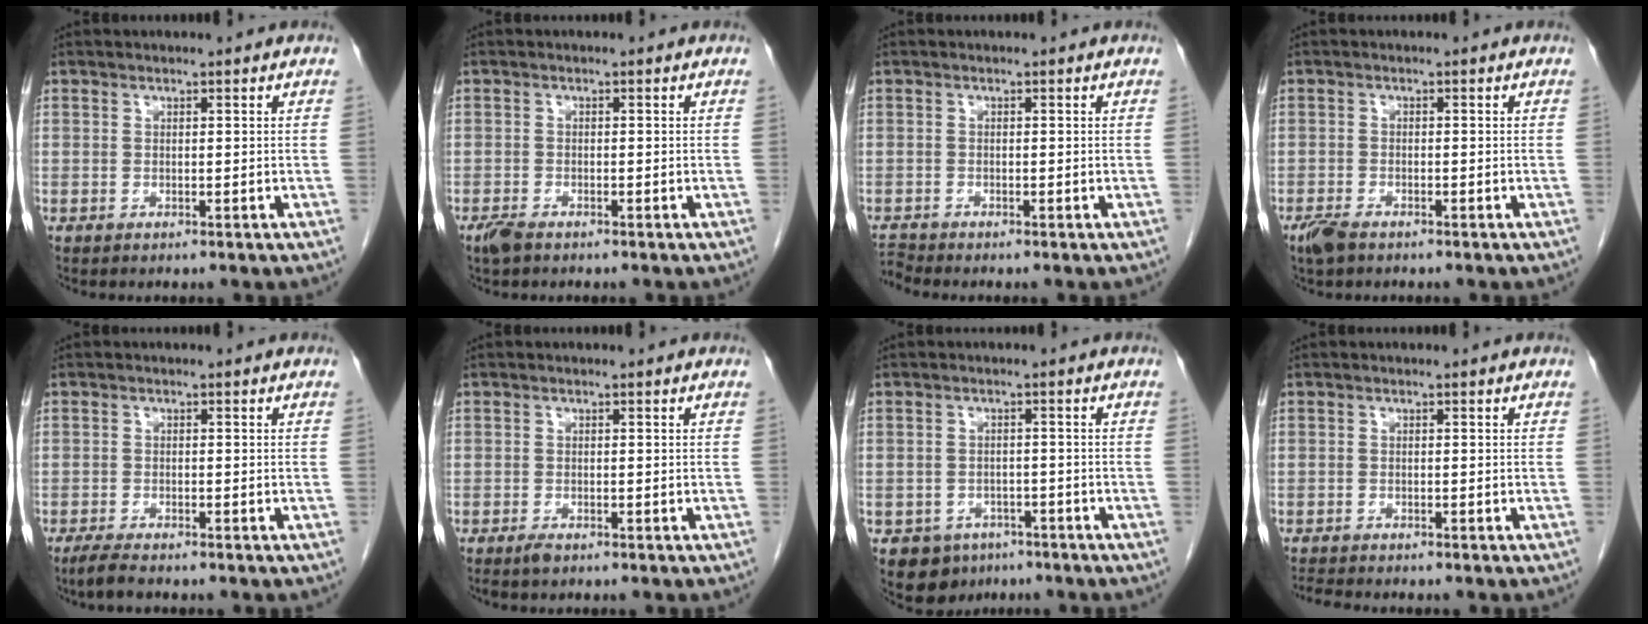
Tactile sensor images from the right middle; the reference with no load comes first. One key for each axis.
{"total": 2.0, "fx": -1.5, "fy": 0.7, "fz": 1.1, "tx": -0.029, "ty": -0.004, "tz": -0.027}
{"total": 1.5, "fx": -1.3, "fy": -0.7, "fz": -0.5, "tx": 0.004, "ty": -0.016, "tz": -0.025}
{"total": 2.7, "fx": -2.0, "fy": 1.0, "fz": 1.6, "tx": -0.036, "ty": -0.005, "tz": -0.035}
{"total": 2.6, "fx": -2.1, "fy": 0.3, "fz": 1.4, "tx": -0.037, "ty": -0.008, "tz": -0.040}
{"total": 1.1, "fx": -0.8, "fy": 0.2, "fz": 0.6, "tx": -0.015, "ty": -0.002, "tz": -0.013}
{"total": 2.6, "fx": -2.1, "fy": 0.4, "fz": 1.4, "tx": -0.036, "ty": -0.007, "tz": -0.039}
{"total": 2.1, "fx": -2.1, "fy": -0.1, "fz": 0.5, "tx": -0.013, "ty": -0.010, "tz": -0.035}